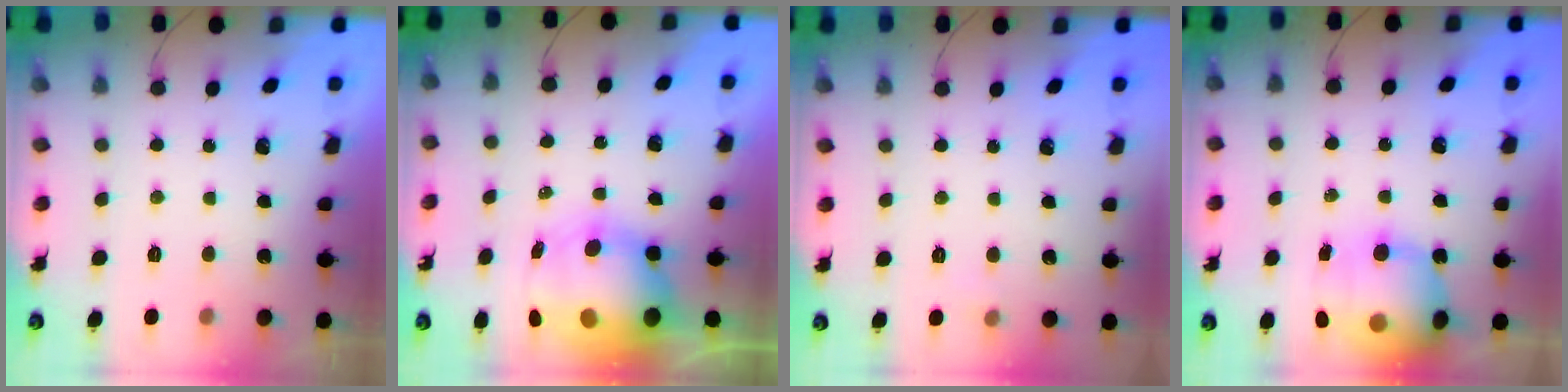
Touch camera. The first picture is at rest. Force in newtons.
{"total": 13.3, "press": 13.0, "slide": 3.0}
{"total": 3.9, "press": 2.7, "slide": 2.8}
{"total": 18.9, "press": 18.4, "slide": 4.3}